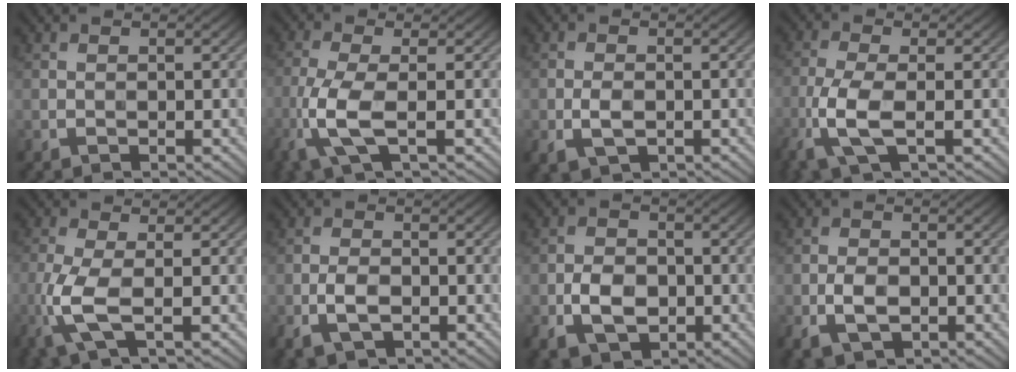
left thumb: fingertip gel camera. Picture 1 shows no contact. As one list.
[{"total": 6.4, "force": [-2.0, 1.9, 5.7], "torque": [-0.136, 0.000, -0.050]}, {"total": 3.2, "force": [-1.0, 1.9, 2.4], "torque": [-0.054, -0.007, -0.020]}, {"total": 6.6, "force": [-2.4, 2.3, 5.7], "torque": [-0.136, -0.002, -0.059]}, {"total": 5.6, "force": [-1.6, 1.6, 5.1], "torque": [-0.127, -0.002, -0.041]}, {"total": 3.9, "force": [-1.6, 2.1, 3.0], "torque": [-0.065, -0.004, -0.033]}, {"total": 5.5, "force": [-1.9, 3.8, 3.6], "torque": [-0.072, -0.009, -0.037]}, {"total": 4.2, "force": [-1.5, 2.5, 3.0], "torque": [-0.067, -0.006, -0.031]}]